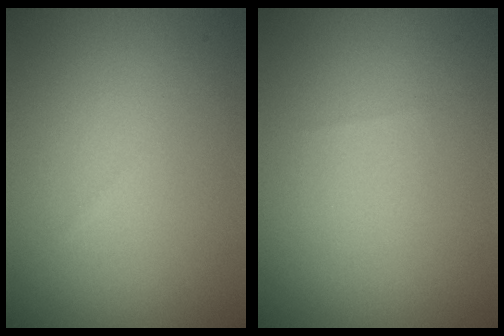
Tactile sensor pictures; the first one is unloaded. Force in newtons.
{"total": 0.0}